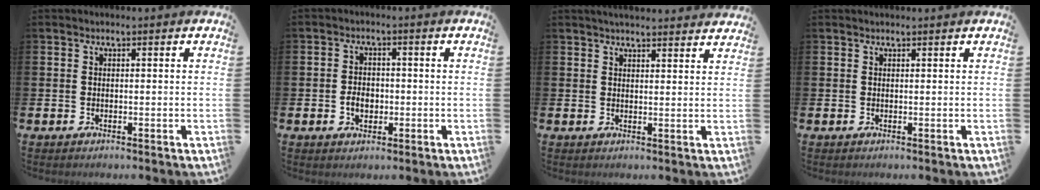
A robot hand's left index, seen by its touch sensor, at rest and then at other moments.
{"total": 2.9, "force": [-0.7, 2.2, 1.8], "torque": [-0.018, -0.004, -0.020]}
{"total": 3.3, "force": [3.2, 0.1, 0.3], "torque": [-0.009, -0.016, 0.059]}
{"total": 0.5, "force": [0.5, 0.0, 0.1], "torque": [0.009, -0.004, 0.008]}